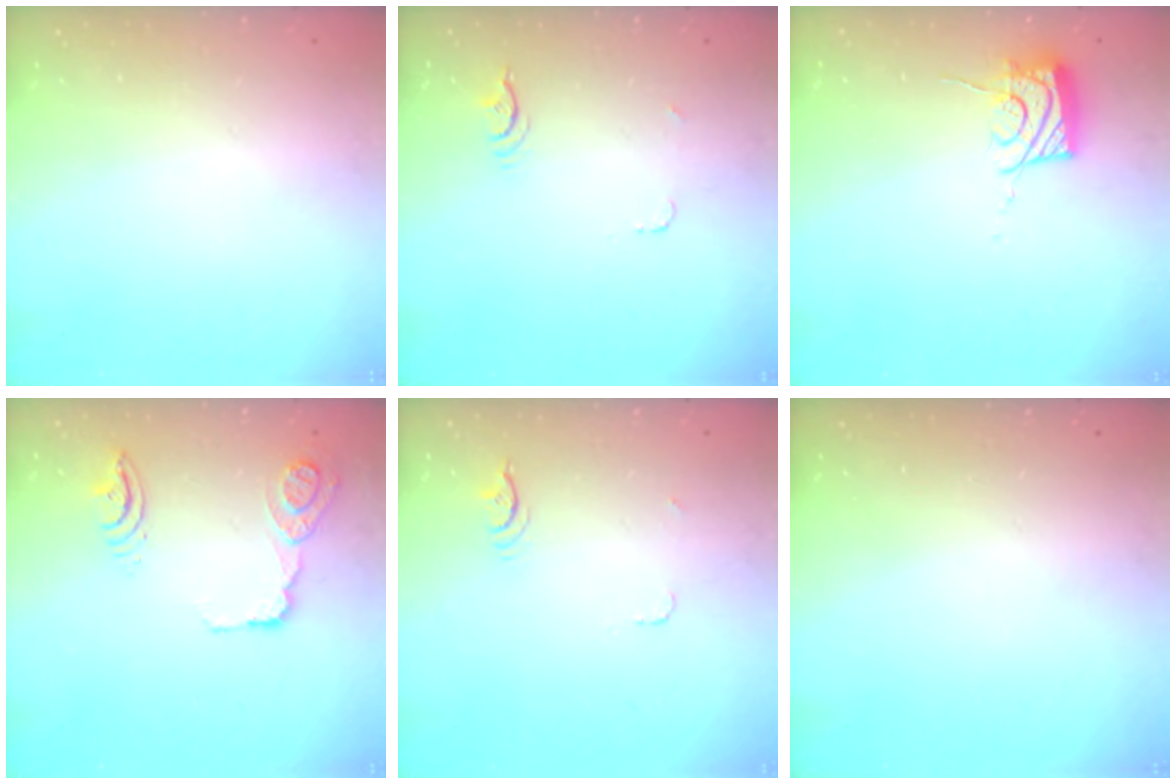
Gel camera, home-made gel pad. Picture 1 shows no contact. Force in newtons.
{"total": 3.9, "press": 3.5, "slide": 1.7}
{"total": 12.2, "press": 12.0, "slide": 1.8}
{"total": 21.3, "press": 16.2, "slide": 13.8}
{"total": 3.8, "press": 3.5, "slide": 1.6}
{"total": 0.0}